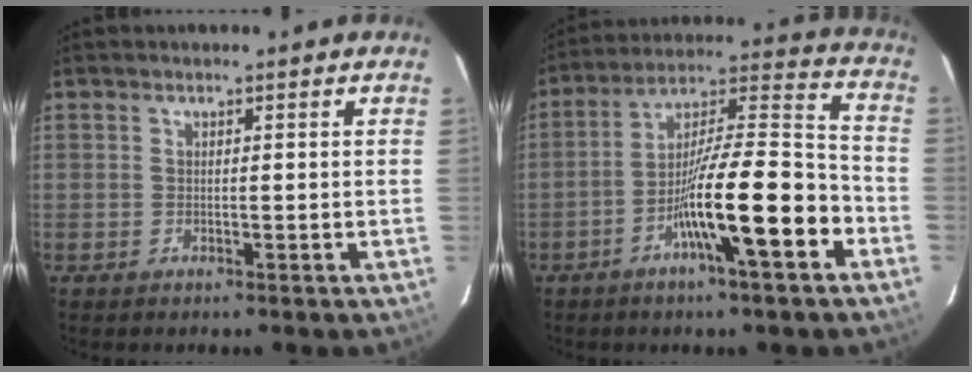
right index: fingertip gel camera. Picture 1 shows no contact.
{"total": 15.9, "force": [-6.7, 1.2, 14.4], "torque": [-0.244, 0.005, -0.113]}